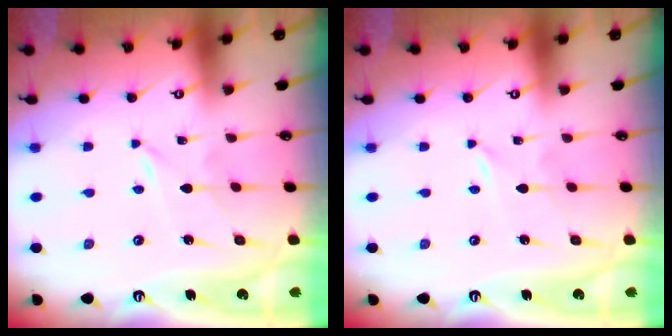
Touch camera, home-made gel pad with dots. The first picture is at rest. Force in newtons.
{"total": 0.0}